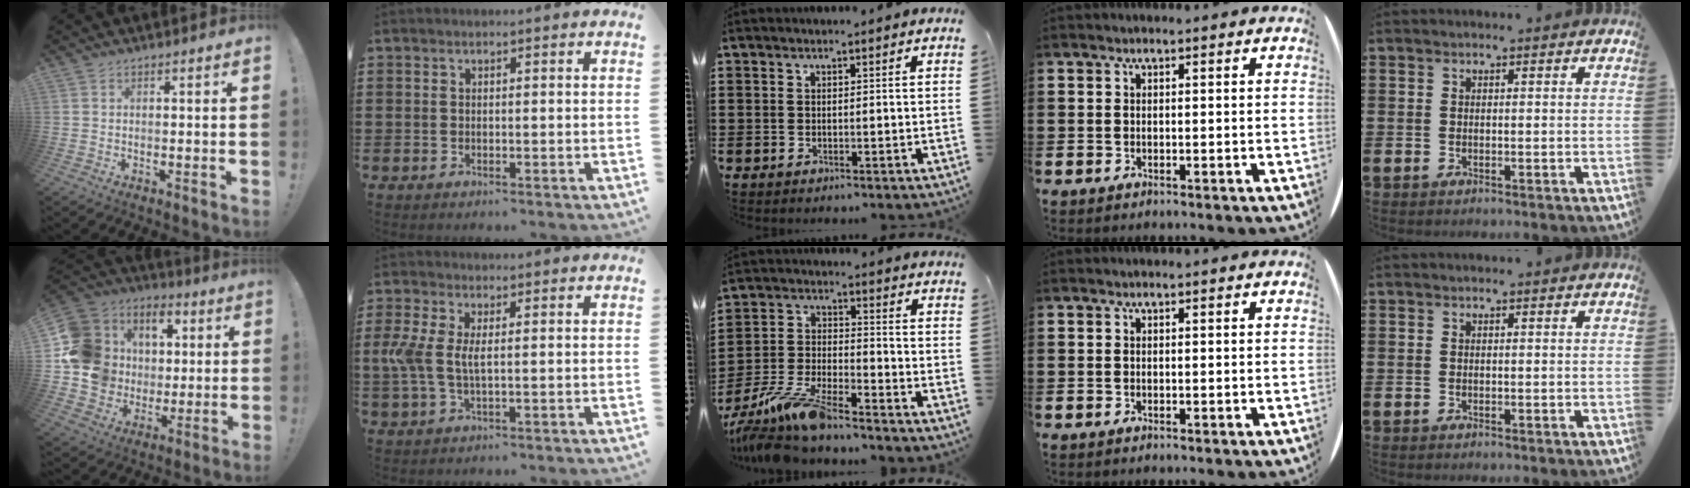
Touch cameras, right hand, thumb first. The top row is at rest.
{"thumb": {"total": 17.3, "force": [2.1, 16.0, 6.1], "torque": [-0.095, 0.003, 0.081]}, "index": {"total": 5.0, "force": [0.3, 2.2, 4.4], "torque": [-0.117, -0.004, -0.004]}, "middle": {"total": 9.4, "force": [-8.3, 1.0, 4.2], "torque": [-0.096, 0.002, -0.167]}}